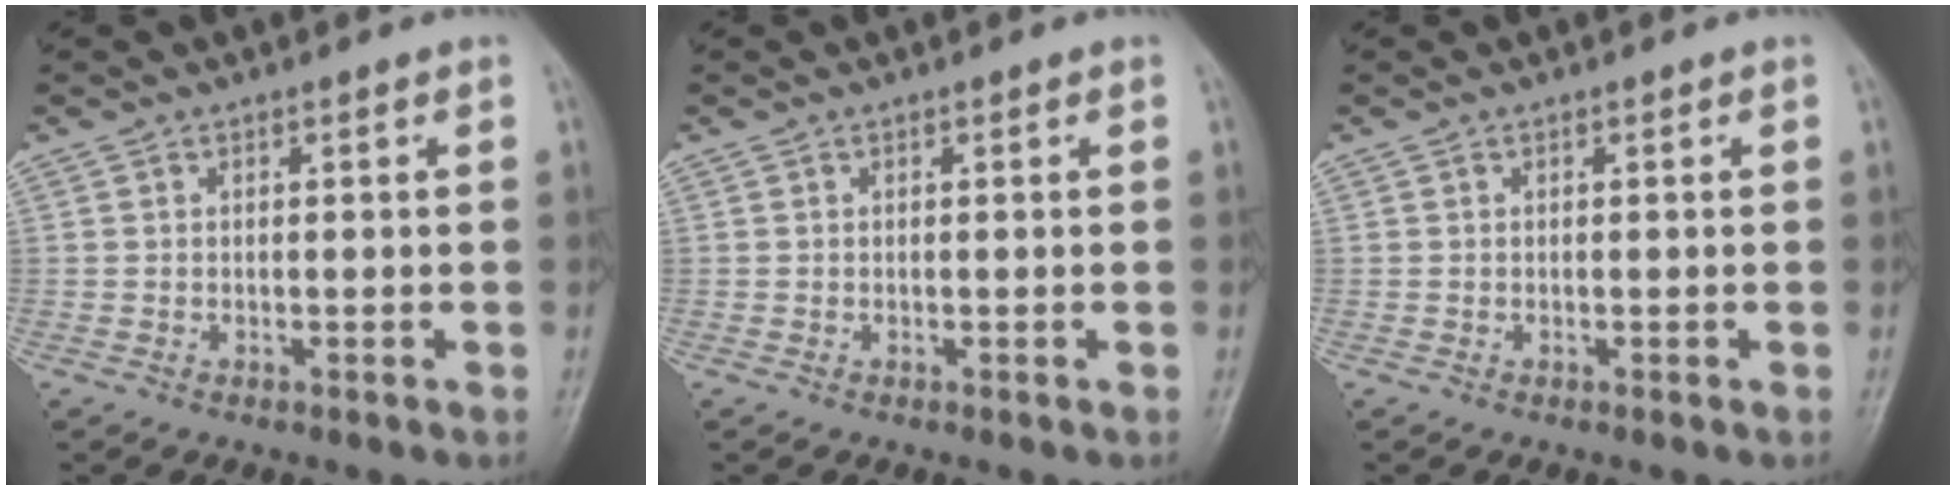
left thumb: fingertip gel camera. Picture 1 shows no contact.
{"total": 0.0}
{"total": 0.0}